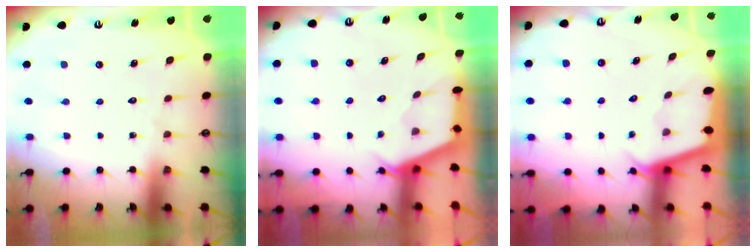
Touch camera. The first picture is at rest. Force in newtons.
{"total": 2.5, "press": 2.5, "slide": 0.4}
{"total": 2.0, "press": 2.0, "slide": 0.3}